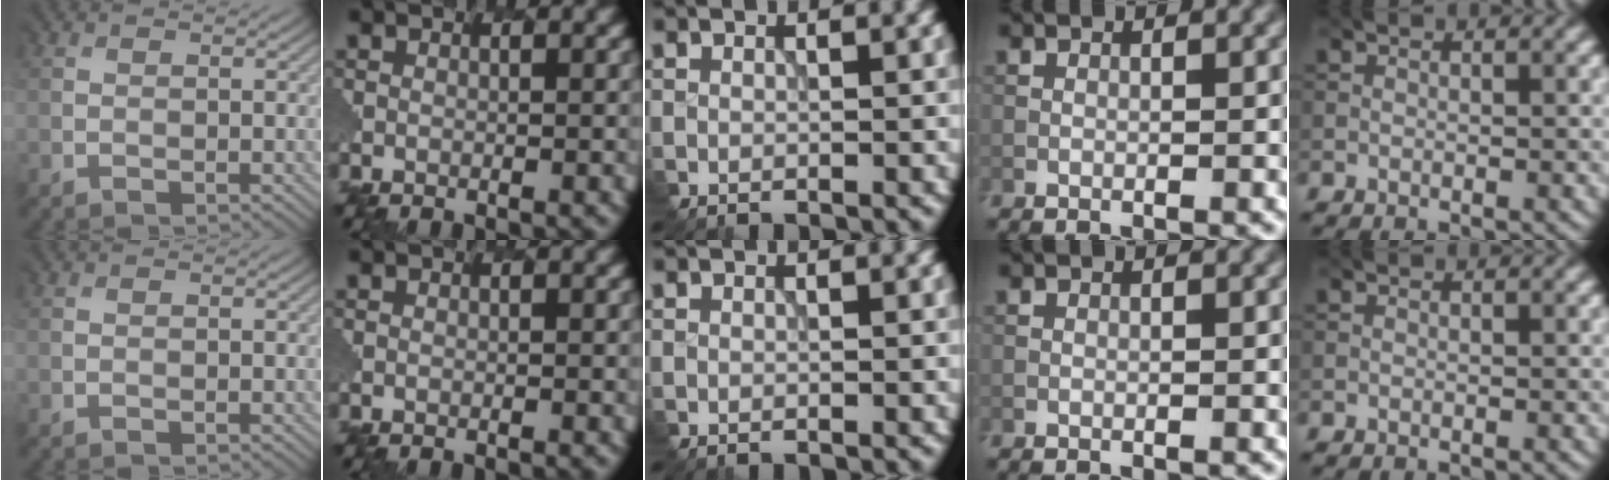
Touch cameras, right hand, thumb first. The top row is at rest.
{}